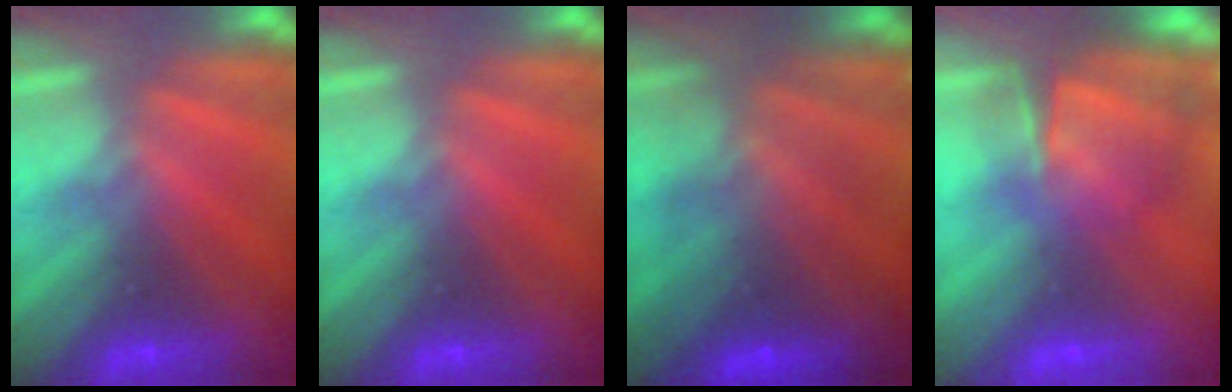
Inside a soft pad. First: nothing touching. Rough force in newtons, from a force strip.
{"total": 0.0}
{"total": 7.1}
{"total": 7.3}